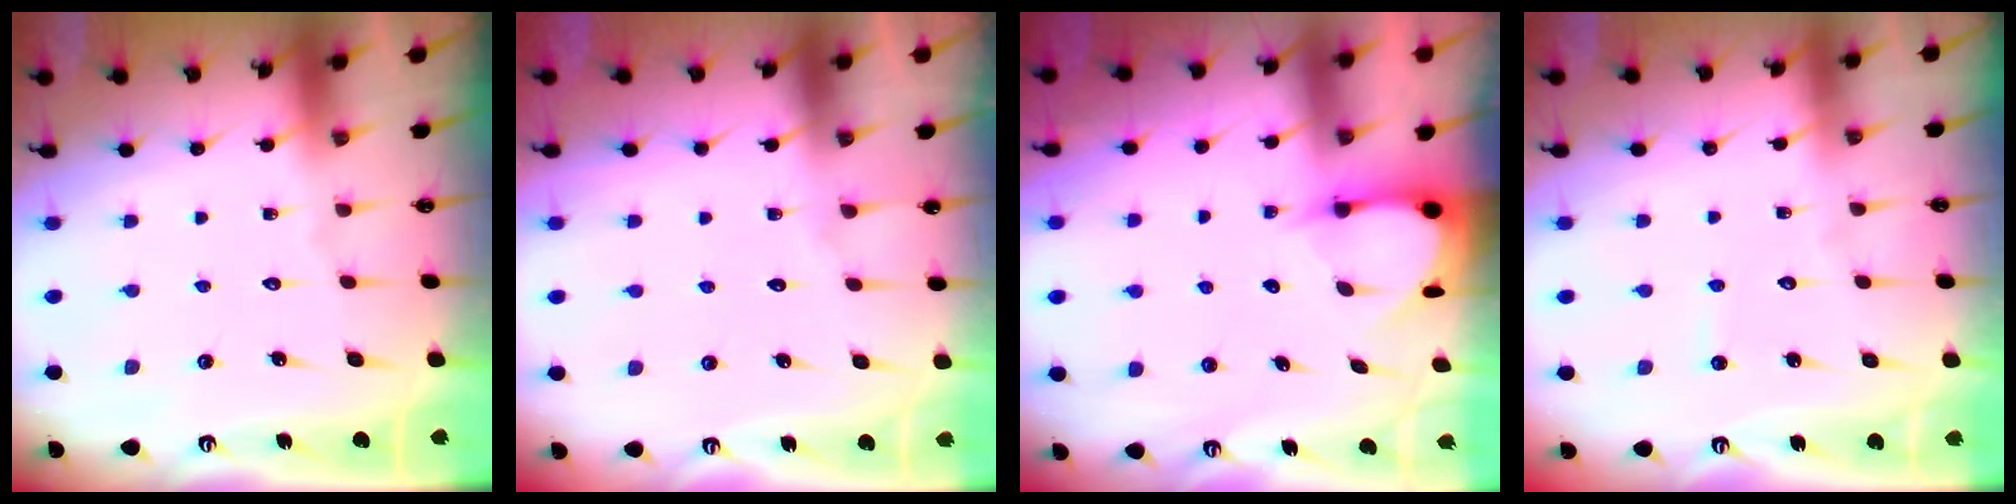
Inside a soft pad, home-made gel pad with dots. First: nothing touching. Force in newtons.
{"total": 4.7, "press": 4.6, "slide": 0.5}
{"total": 3.5, "press": 3.5, "slide": 0.3}
{"total": 2.8, "press": 2.8, "slide": 0.3}